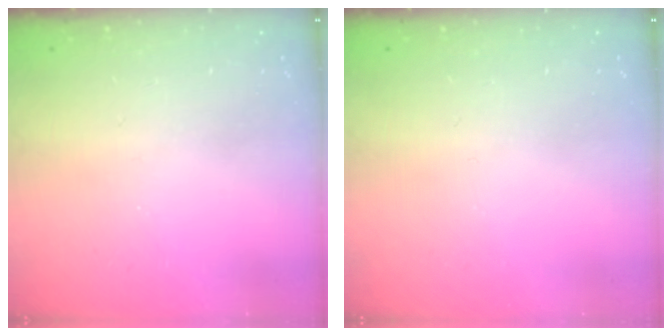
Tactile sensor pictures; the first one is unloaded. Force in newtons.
{"total": 0.0}